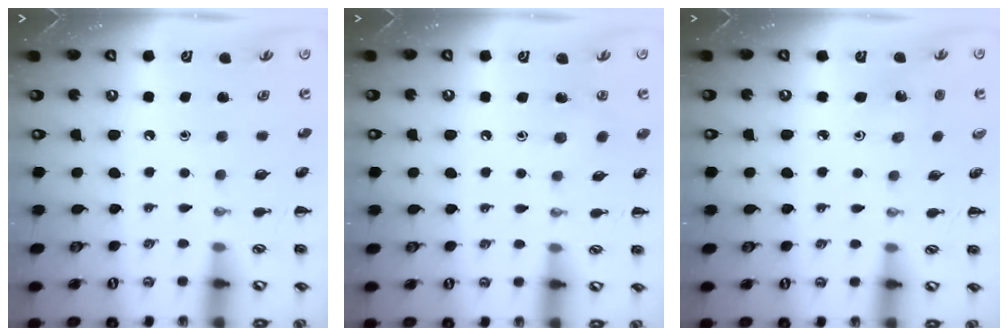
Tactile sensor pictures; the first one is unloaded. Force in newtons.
{"total": 5.2, "press": 4.9, "slide": 1.5}
{"total": 2.7, "press": 2.6, "slide": 0.9}